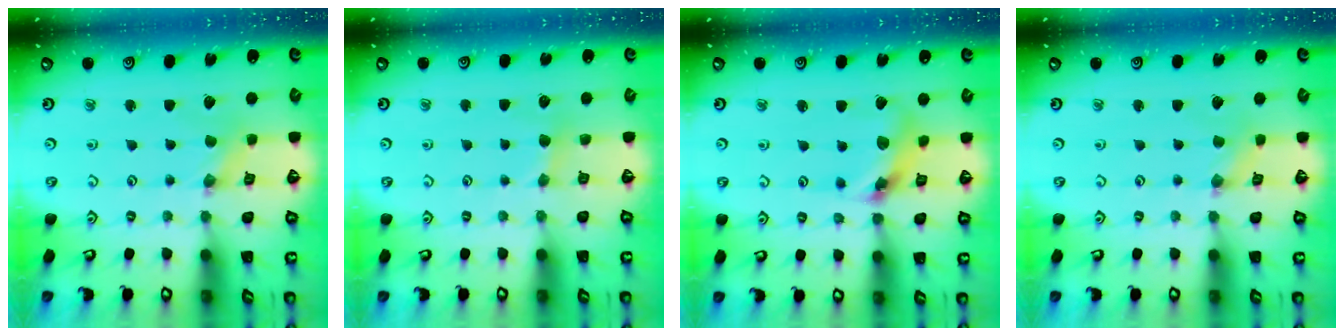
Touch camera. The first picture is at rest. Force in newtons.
{"total": 3.5, "press": 3.5, "slide": 0.5}
{"total": 11.3, "press": 11.2, "slide": 1.4}
{"total": 1.4, "press": 1.3, "slide": 0.3}